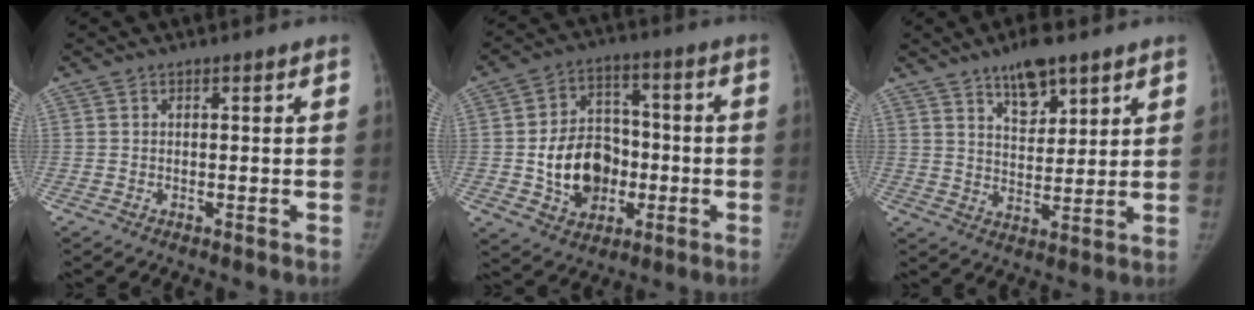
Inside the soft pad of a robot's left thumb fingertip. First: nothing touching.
{"total": 14.4, "force": [-2.6, 11.1, 8.9], "torque": [-0.101, 0.022, -0.037]}
{"total": 8.5, "force": [5.7, 3.4, 5.2], "torque": [-0.062, -0.035, 0.098]}